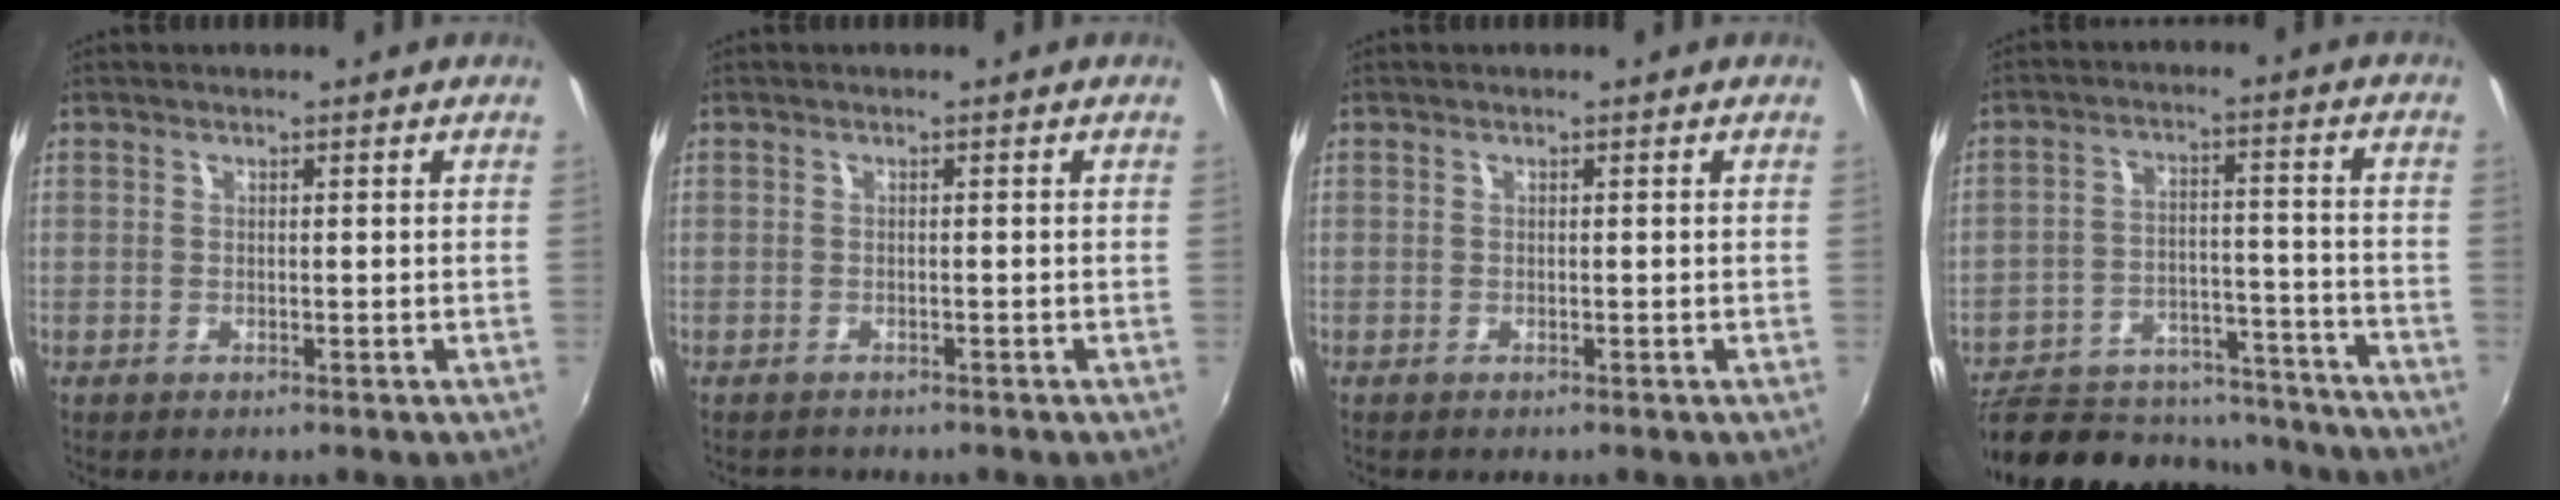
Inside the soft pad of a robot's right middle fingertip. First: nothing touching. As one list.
[{"total": 1.6, "force": [-1.5, 0.5, 0.1], "torque": [-0.005, -0.003, -0.022]}, {"total": 0.0}, {"total": 23.9, "force": [-20.4, 8.9, 8.7], "torque": [-0.174, 0.014, -0.265]}]